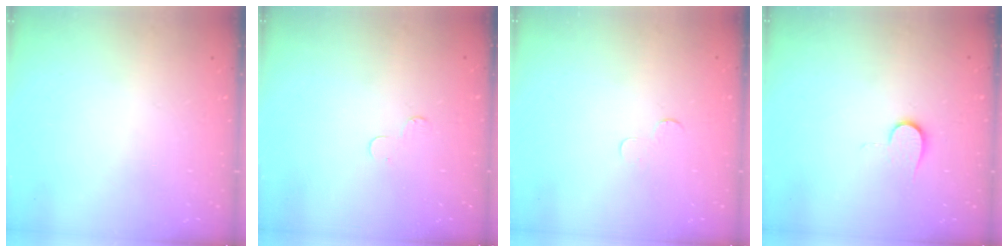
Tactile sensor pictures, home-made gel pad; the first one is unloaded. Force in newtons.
{"total": 3.3, "press": 3.3, "slide": 0.3}
{"total": 3.7, "press": 3.7, "slide": 0.4}
{"total": 6.3, "press": 6.2, "slide": 0.8}